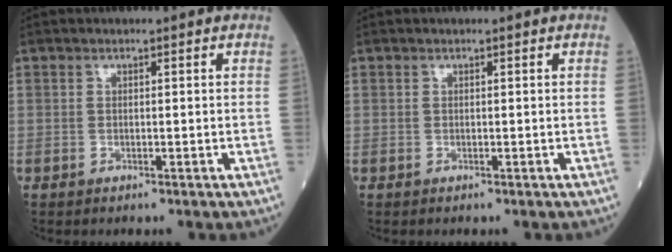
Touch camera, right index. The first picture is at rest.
{"total": 0.0}